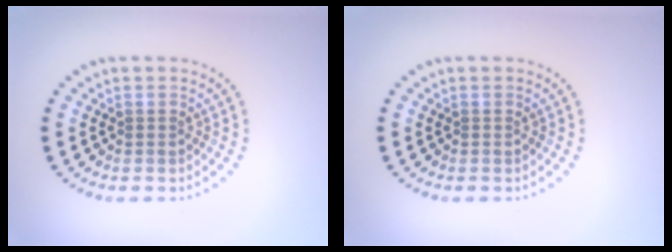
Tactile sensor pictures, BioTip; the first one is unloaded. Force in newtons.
{"total": 0.0}